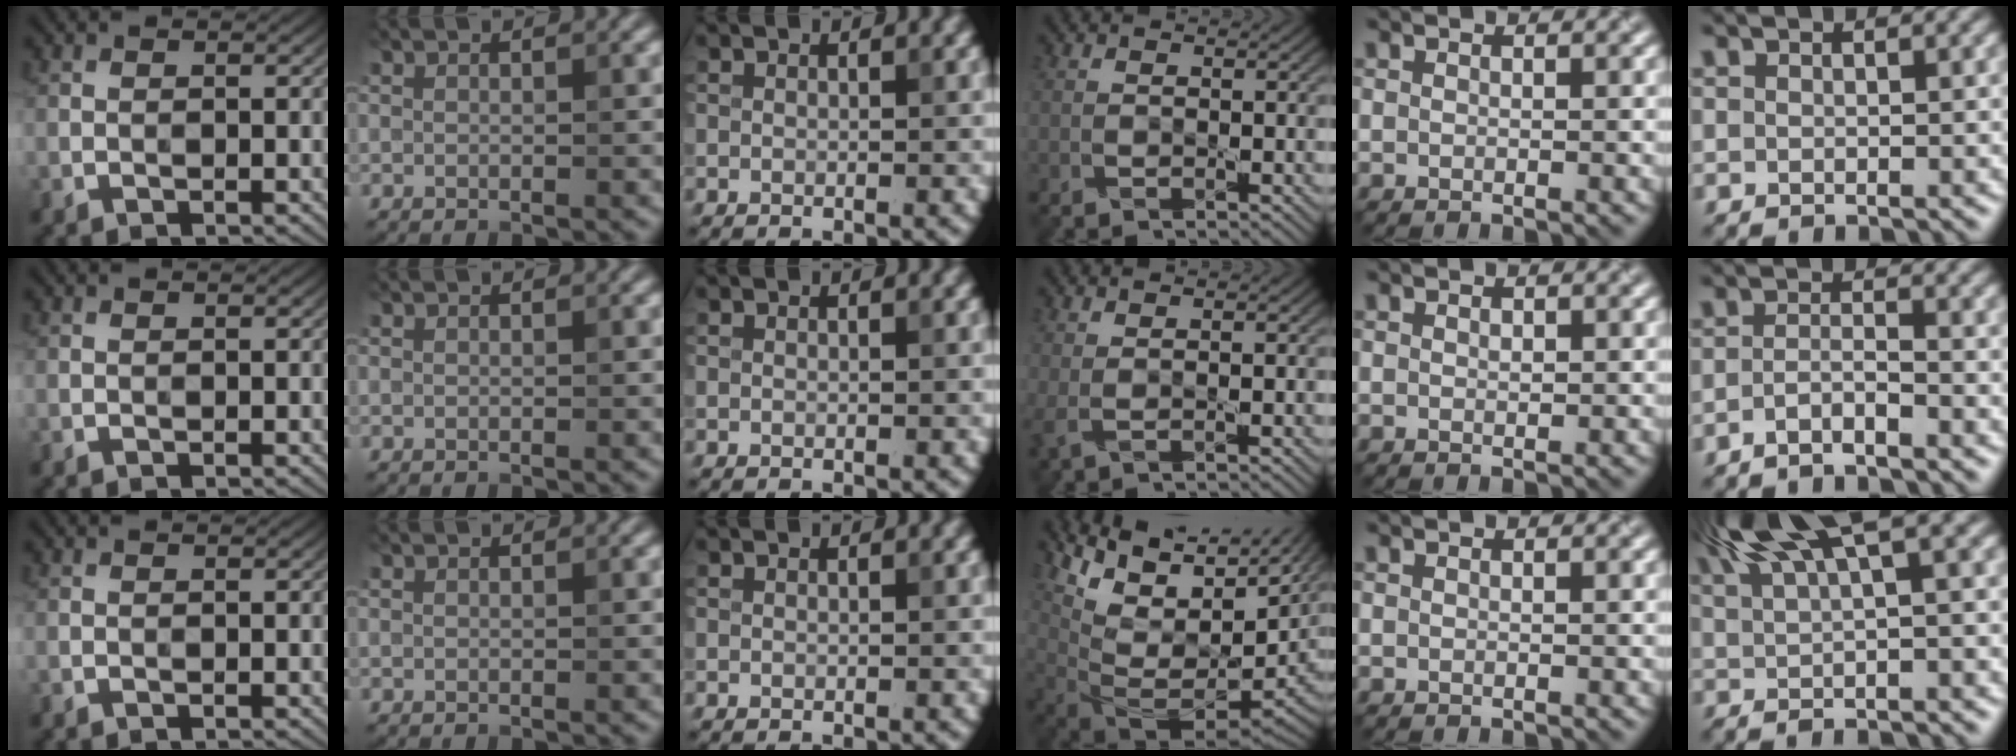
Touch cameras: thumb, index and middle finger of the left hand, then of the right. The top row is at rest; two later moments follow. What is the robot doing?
{"motion": "squeeze", "object": "sponge"}